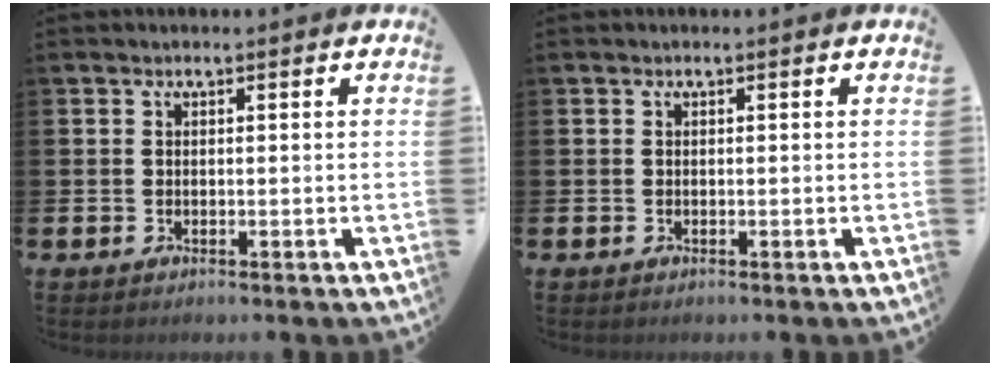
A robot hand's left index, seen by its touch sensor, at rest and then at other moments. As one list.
[{"total": 0.0}]